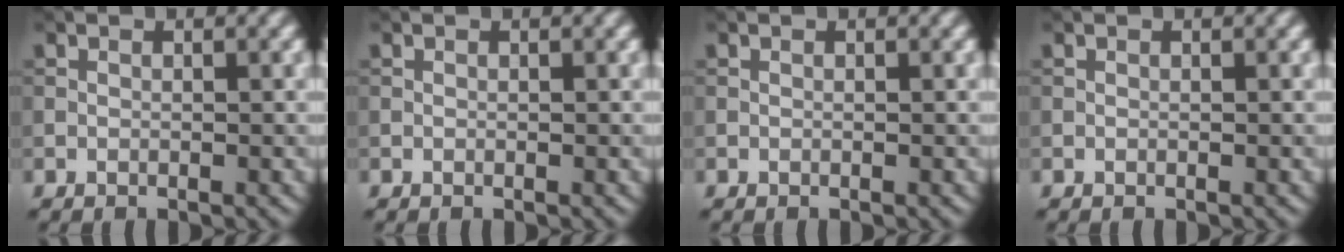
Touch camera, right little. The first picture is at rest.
{"total": 0.0}
{"total": 0.0}
{"total": 0.0}